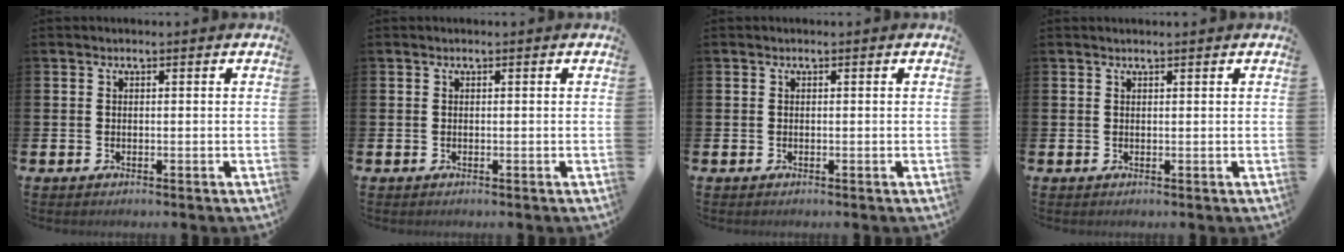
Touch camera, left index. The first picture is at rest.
{"total": 0.0}
{"total": 0.0}
{"total": 0.6, "force": [0.6, 0.0, 0.1], "torque": [0.004, -0.003, 0.010]}